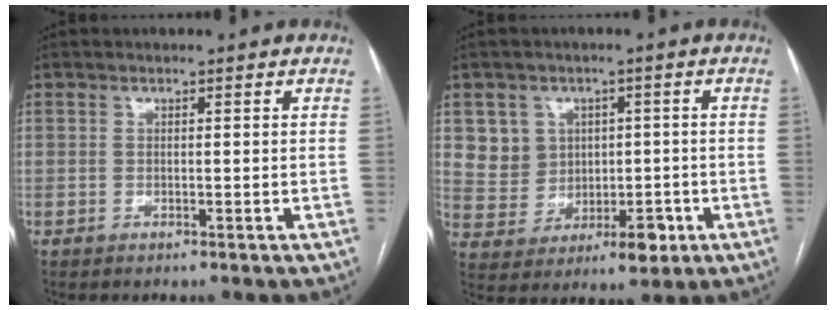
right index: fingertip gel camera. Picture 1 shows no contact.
{"total": 1.1, "force": [-0.3, 0.7, 0.7], "torque": [-0.011, 0.006, -0.003]}